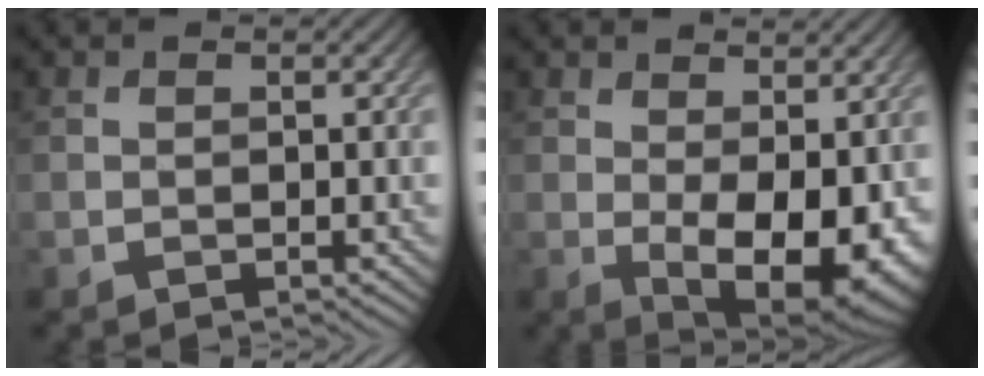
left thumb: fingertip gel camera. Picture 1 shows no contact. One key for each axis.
{"total": 10.4, "fx": -0.6, "fy": 5.6, "fz": 8.7, "tx": -0.135, "ty": -0.026, "tz": 0.010}